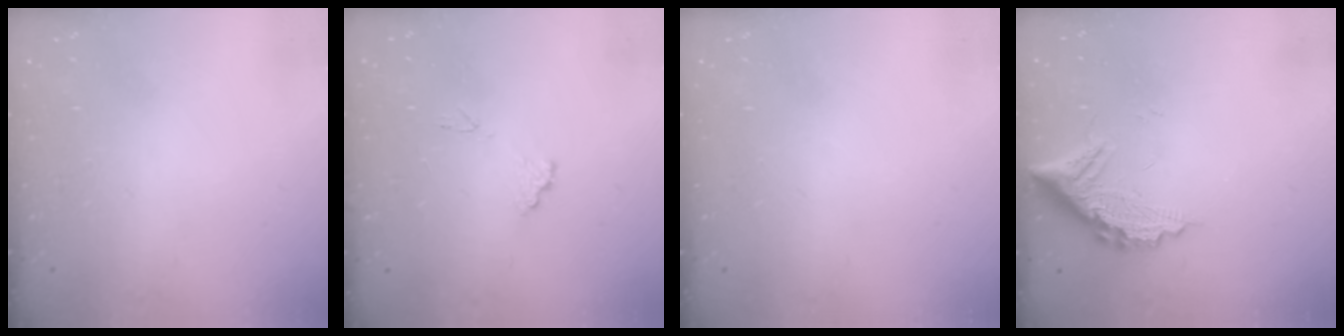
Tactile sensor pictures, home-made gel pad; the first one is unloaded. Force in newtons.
{"total": 7.4, "press": 7.4, "slide": 0.5}
{"total": 0.0}
{"total": 10.9, "press": 10.9, "slide": 0.8}